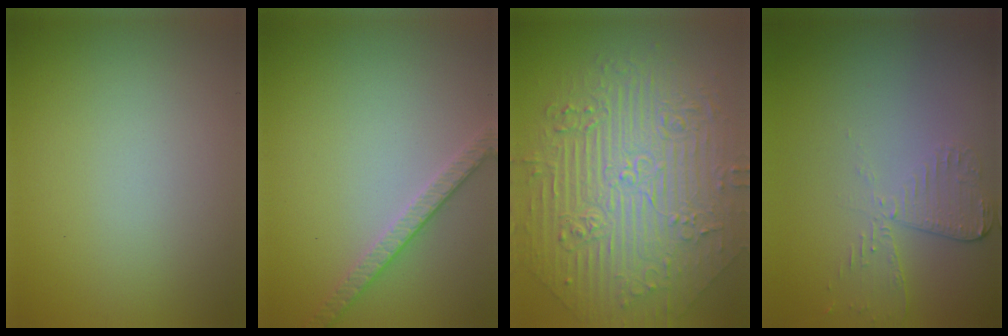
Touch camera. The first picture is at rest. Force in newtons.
{"total": 2.6, "press": 2.5, "slide": 0.8}
{"total": 10.8, "press": 7.4, "slide": 7.9}
{"total": 2.6, "press": 2.3, "slide": 1.2}